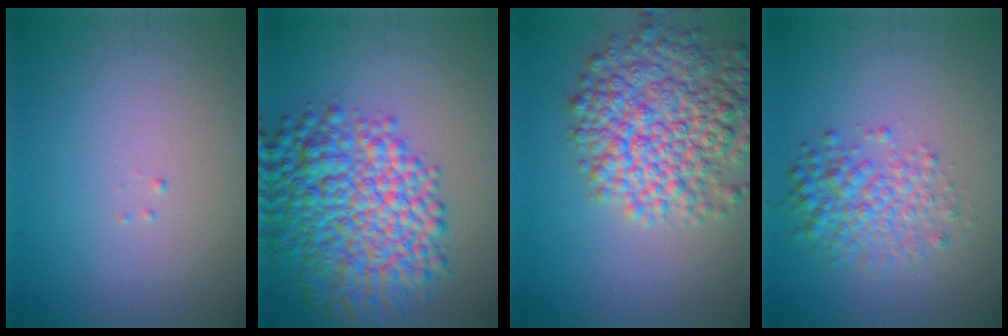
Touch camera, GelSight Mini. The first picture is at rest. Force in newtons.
{"total": 10.5, "press": 10.5, "slide": 0.0}
{"total": 8.6, "press": 8.6, "slide": 0.4}
{"total": 3.7, "press": 3.7, "slide": 0.0}